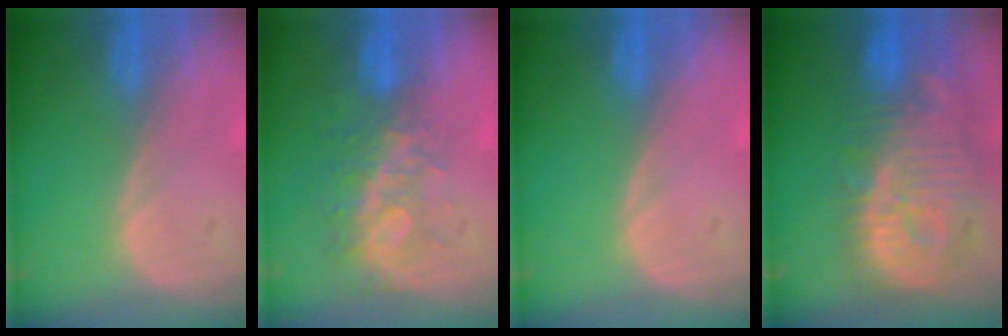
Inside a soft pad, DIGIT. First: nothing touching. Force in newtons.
{"total": 8.4, "press": 7.1, "slide": 4.5}
{"total": 0.0}
{"total": 13.4, "press": 11.6, "slide": 6.6}